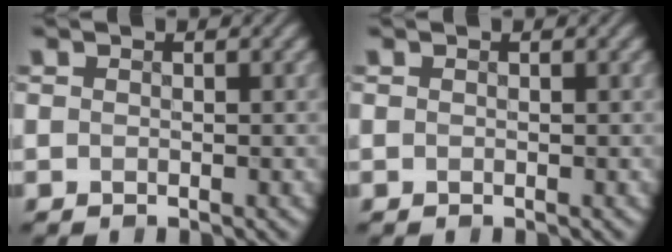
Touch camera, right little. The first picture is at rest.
{"total": 0.0}